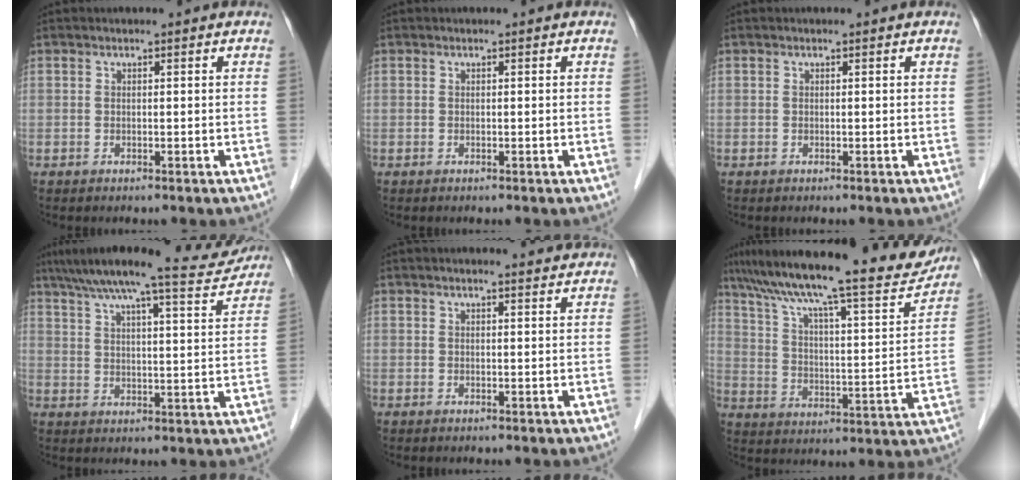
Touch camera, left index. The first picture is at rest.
{"total": 0.0}
{"total": 0.0}
{"total": 13.6, "force": [12.4, 0.5, 5.6], "torque": [-0.090, 0.000, 0.171]}
{"total": 3.5, "force": [3.3, 0.1, 1.2], "torque": [-0.022, 0.010, 0.037]}
{"total": 24.3, "force": [20.2, 3.1, 13.0], "torque": [-0.221, 0.000, 0.292]}